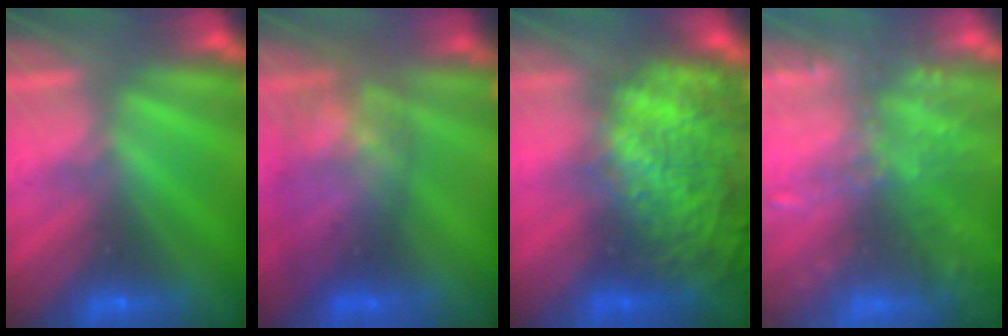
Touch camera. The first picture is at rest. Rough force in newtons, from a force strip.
{"total": 7.5}
{"total": 7.8}
{"total": 7.1}